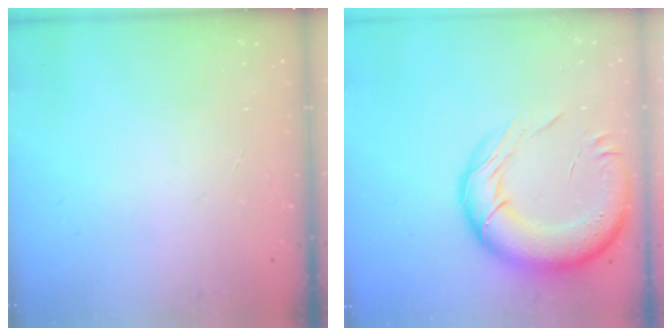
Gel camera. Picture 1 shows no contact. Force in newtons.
{"total": 20.5, "press": 20.0, "slide": 4.5}